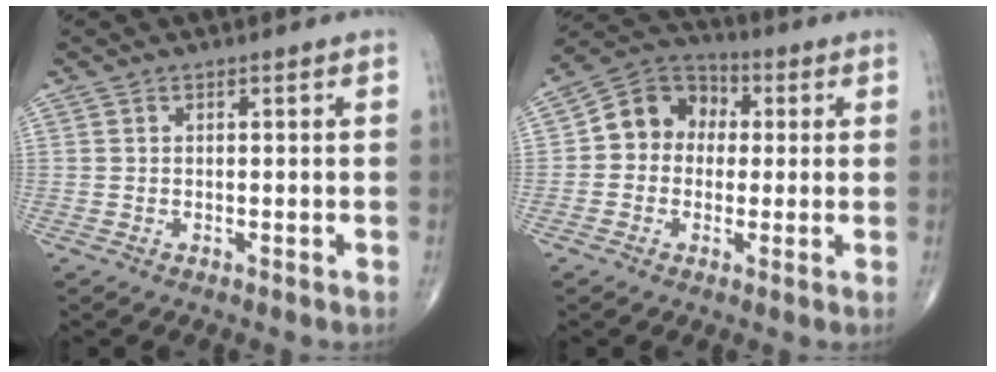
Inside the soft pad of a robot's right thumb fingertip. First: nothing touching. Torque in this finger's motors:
{"motor_torque": [0.06, 0.07, 0.50, 0.22, 0.06]}